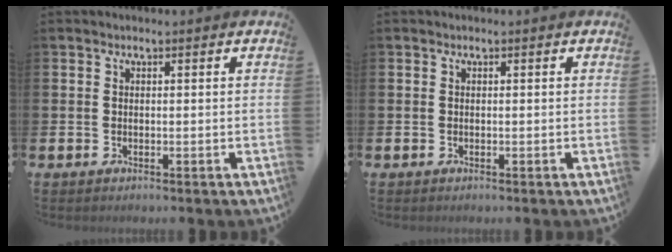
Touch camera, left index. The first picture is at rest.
{"total": 0.0}